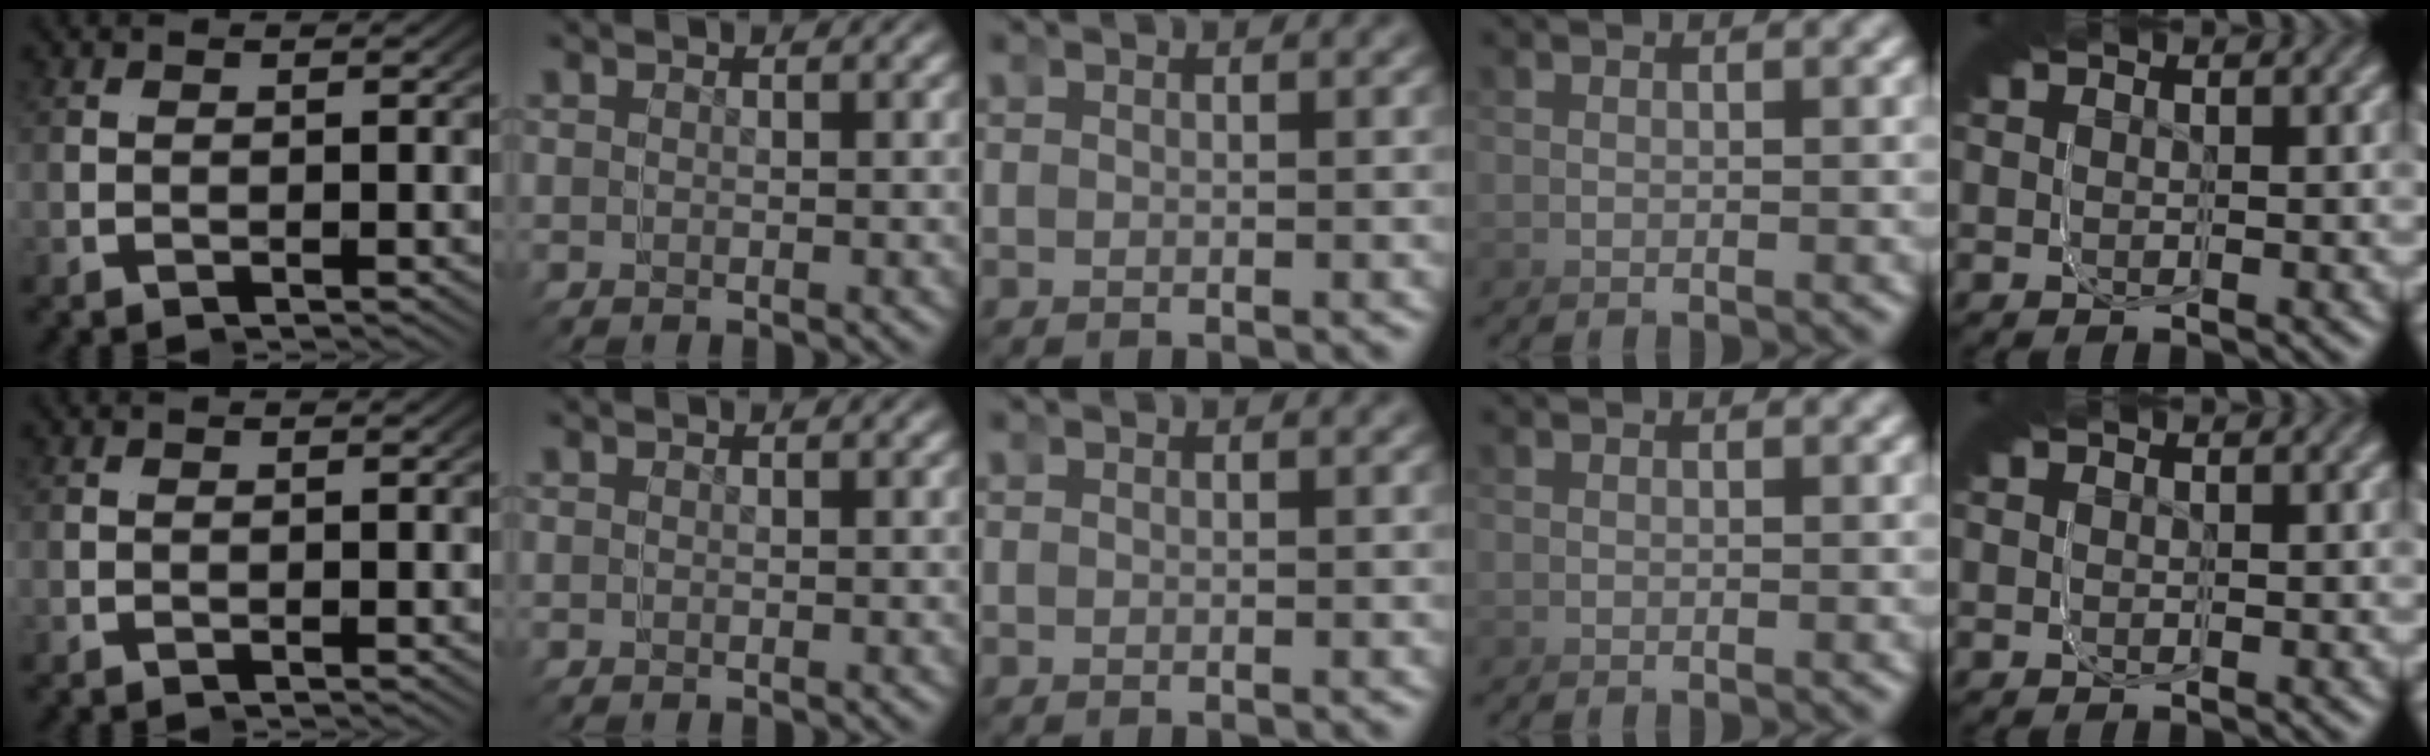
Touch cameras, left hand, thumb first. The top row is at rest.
{}